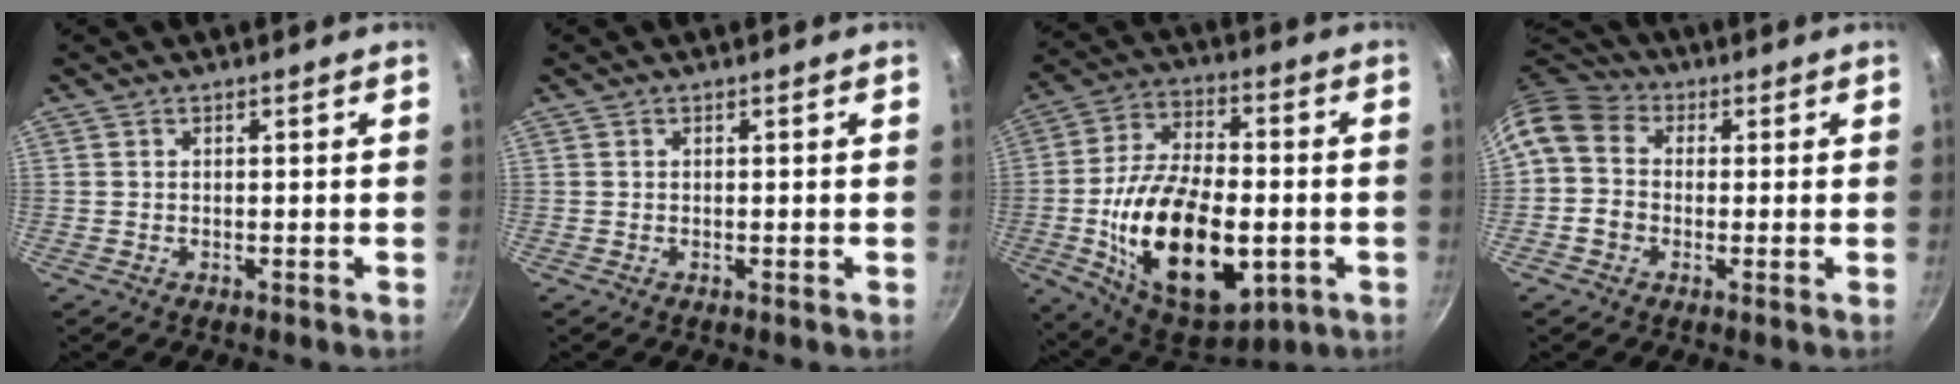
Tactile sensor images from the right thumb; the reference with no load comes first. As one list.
[{"total": 0.0}, {"total": 25.9, "force": [-4.9, 14.3, 21.0], "torque": [-0.348, 0.016, -0.070]}, {"total": 9.6, "force": [0.1, 8.1, 5.1], "torque": [-0.074, 0.019, -0.016]}]